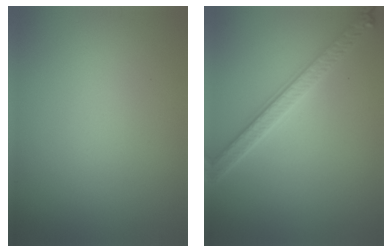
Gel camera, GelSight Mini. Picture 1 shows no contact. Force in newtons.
{"total": 3.6, "press": 3.2, "slide": 1.6}